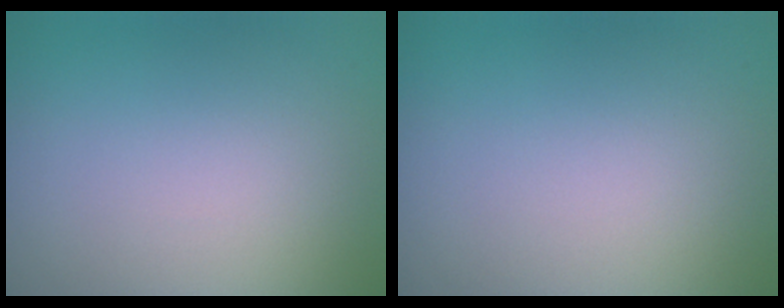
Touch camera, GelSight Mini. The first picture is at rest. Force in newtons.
{"total": 0.0}